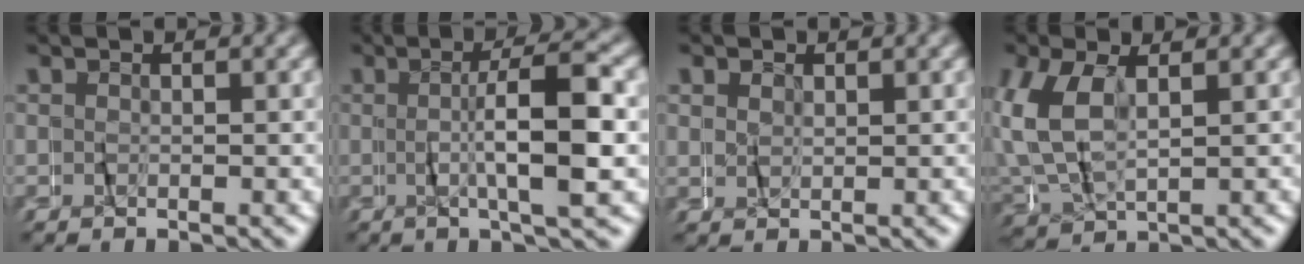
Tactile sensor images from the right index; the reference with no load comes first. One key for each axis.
{"total": 6.0, "fx": 0.0, "fy": -0.1, "fz": 6.0, "tx": -0.087, "ty": 0.014, "tz": -0.004}
{"total": 0.7, "fx": 0.4, "fy": 0.3, "fz": -0.5, "tx": 0.009, "ty": 0.003, "tz": 0.008}
{"total": 5.0, "fx": 1.0, "fy": 3.7, "fz": 3.1, "tx": -0.101, "ty": -0.005, "tz": 0.022}